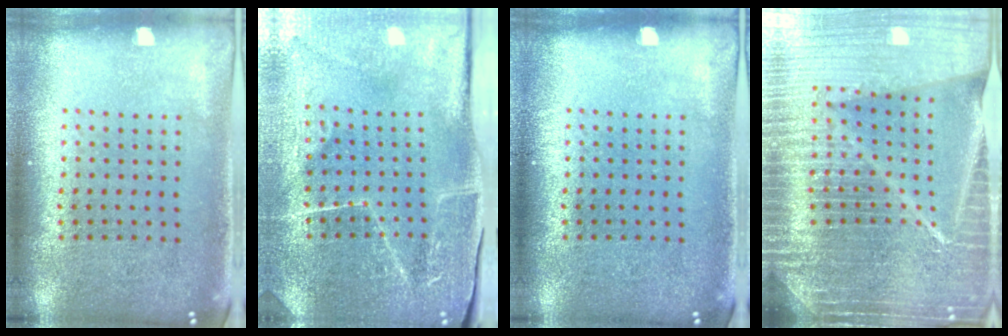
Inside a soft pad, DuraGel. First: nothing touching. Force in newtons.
{"total": 3.8, "press": 3.8, "slide": 0.5}
{"total": 0.0}
{"total": 7.2, "press": 6.1, "slide": 3.8}